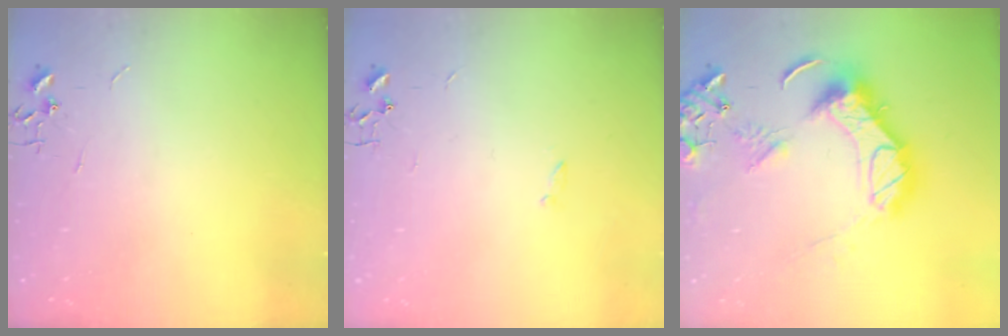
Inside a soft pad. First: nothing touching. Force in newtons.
{"total": 1.1, "press": 1.0, "slide": 0.3}
{"total": 18.8, "press": 18.7, "slide": 1.8}